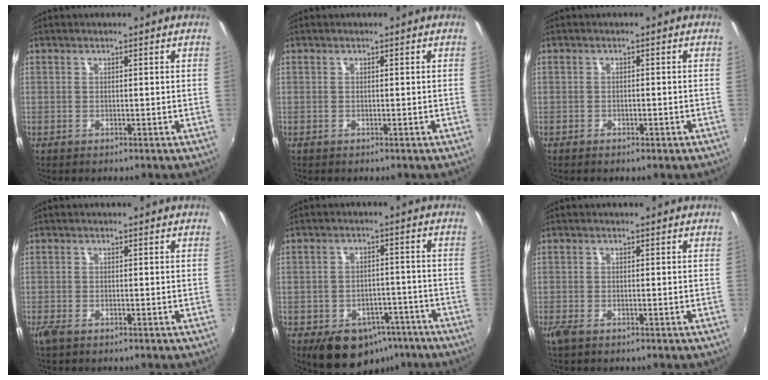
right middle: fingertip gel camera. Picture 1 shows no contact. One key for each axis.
{"total": 0.0}
{"total": 1.7, "fx": -1.1, "fy": 0.9, "fz": 0.9, "tx": -0.017, "ty": -0.003, "tz": -0.016}
{"total": 2.1, "fx": -1.4, "fy": 0.9, "fz": 1.2, "tx": -0.026, "ty": -0.008, "tz": -0.027}
{"total": 12.0, "fx": -7.5, "fy": 7.8, "fz": 5.3, "tx": -0.098, "ty": 0.021, "tz": -0.081}
{"total": 2.1, "fx": -1.4, "fy": 0.9, "fz": 1.3, "tx": -0.027, "ty": -0.008, "tz": -0.027}